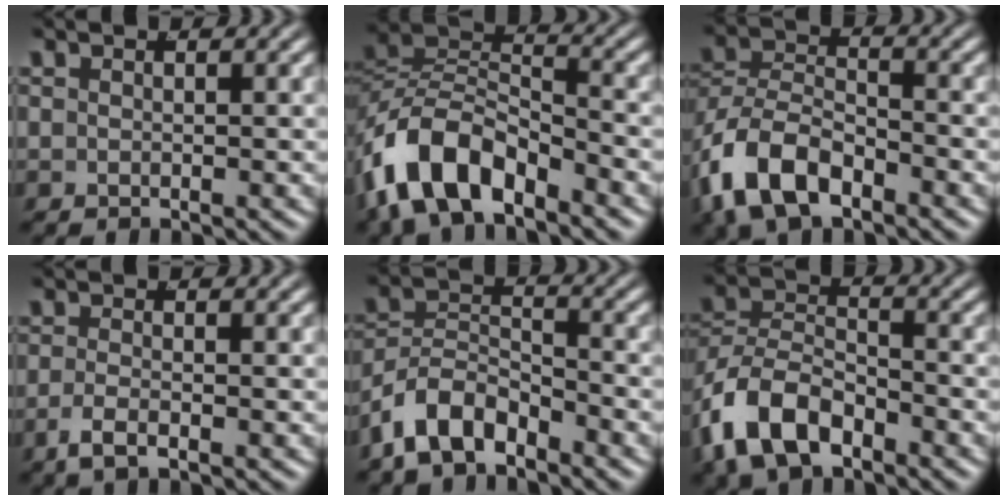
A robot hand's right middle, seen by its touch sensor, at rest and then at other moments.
{"total": 7.0, "force": [-2.9, 4.5, 4.6], "torque": [-0.097, -0.003, -0.051]}
{"total": 7.3, "force": [-3.0, 5.2, 4.0], "torque": [-0.095, -0.006, -0.055]}
{"total": 1.9, "force": [-1.2, 0.3, 1.4], "torque": [-0.034, 0.001, -0.024]}
{"total": 6.2, "force": [-3.6, 4.2, 2.7], "torque": [-0.060, -0.003, -0.067]}
{"total": 7.4, "force": [-3.3, 5.3, 3.9], "torque": [-0.093, -0.006, -0.060]}